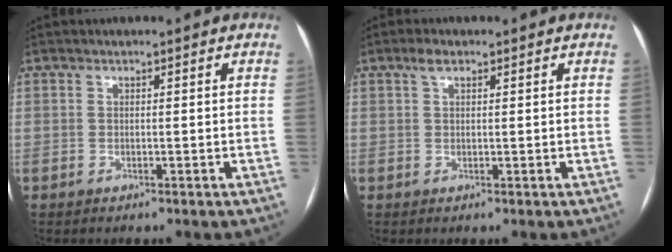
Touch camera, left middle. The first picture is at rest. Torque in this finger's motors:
{"motor_torque": [0.29, -0.27, 0.19, 0.03]}